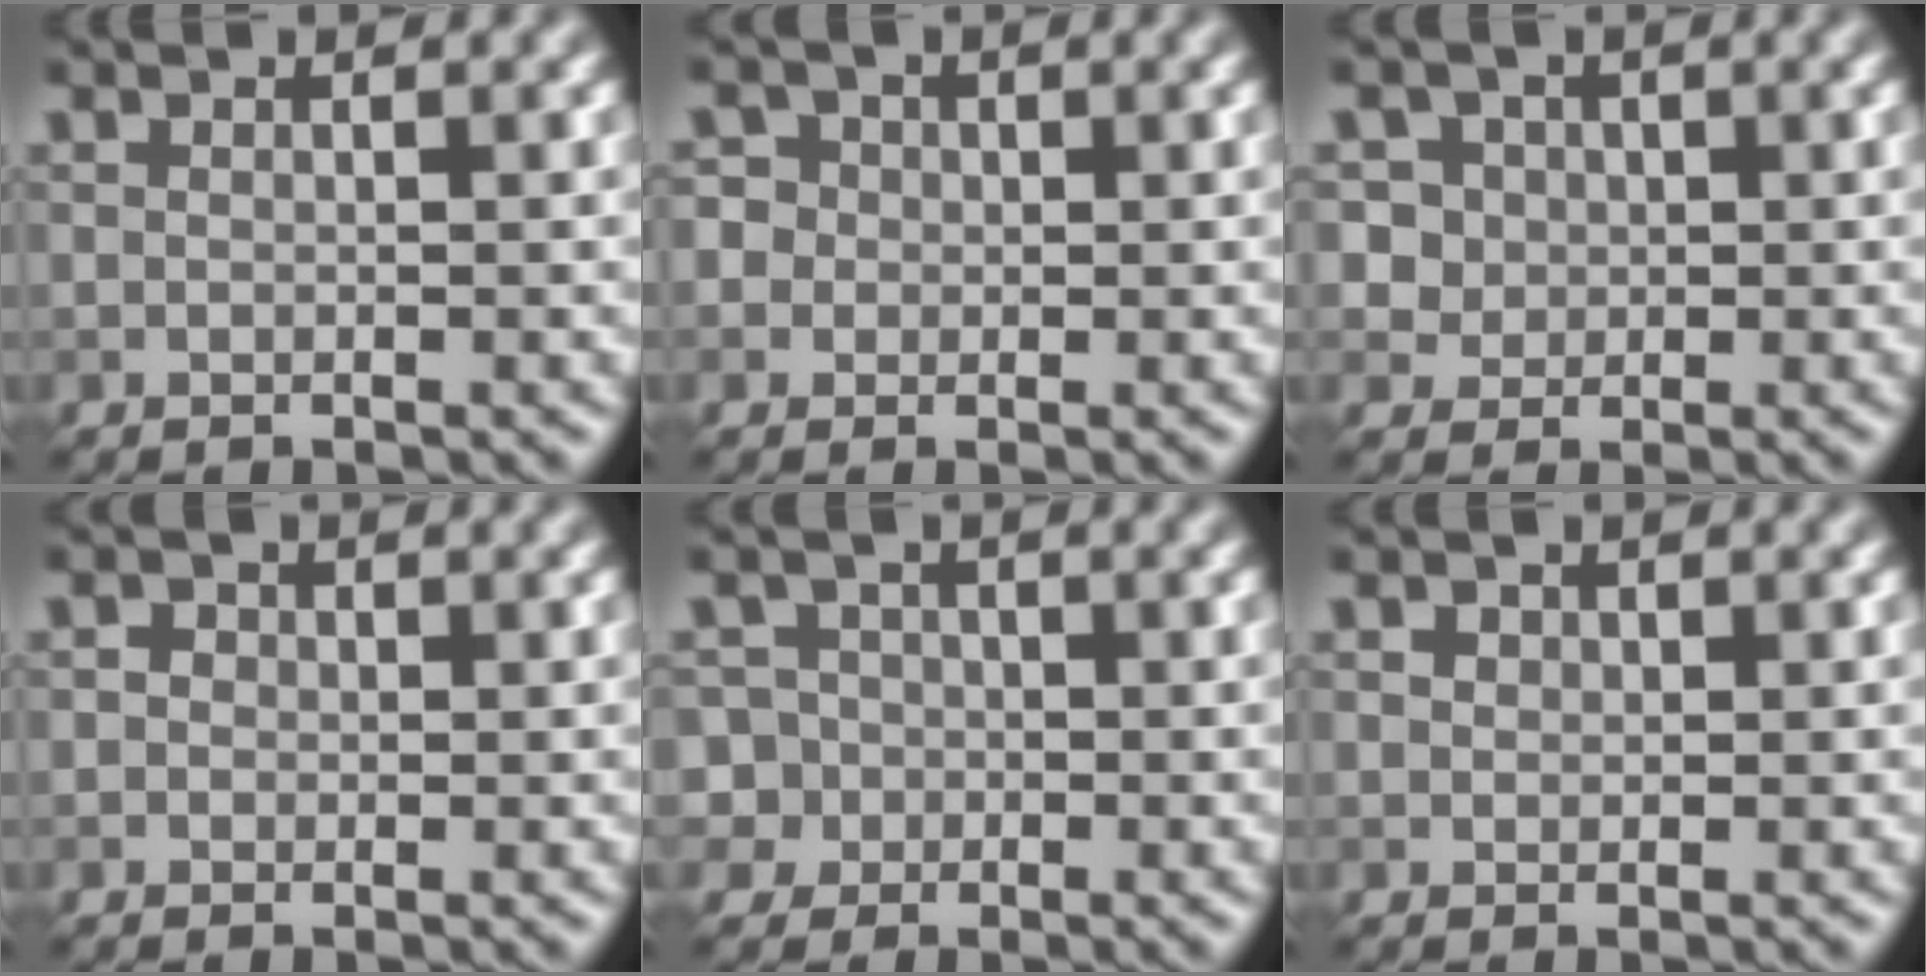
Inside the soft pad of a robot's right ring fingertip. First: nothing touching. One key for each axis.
{"total": 4.1, "fx": 1.2, "fy": 3.7, "fz": 1.4, "tx": -0.002, "ty": 0.030, "tz": -0.003}
{"total": 6.4, "fx": 2.5, "fy": 5.4, "fz": 2.3, "tx": -0.037, "ty": 0.022, "tz": 0.022}
{"total": 1.2, "fx": 0.3, "fy": 1.1, "fz": 0.5, "tx": 0.001, "ty": 0.000, "tz": -0.009}
{"total": 5.3, "fx": -0.4, "fy": 5.1, "fz": 1.5, "tx": -0.015, "ty": 0.027, "tz": -0.037}
{"total": 1.3, "fx": 0.7, "fy": 1.0, "fz": 0.4, "tx": -0.007, "ty": 0.000, "tz": 0.003}